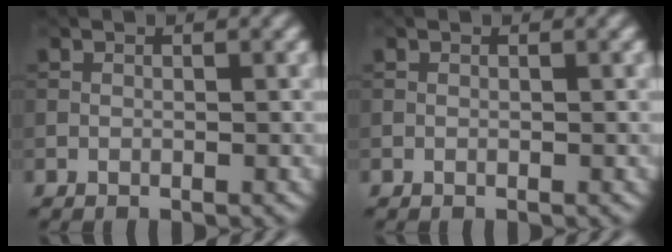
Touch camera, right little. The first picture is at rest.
{"total": 0.0}